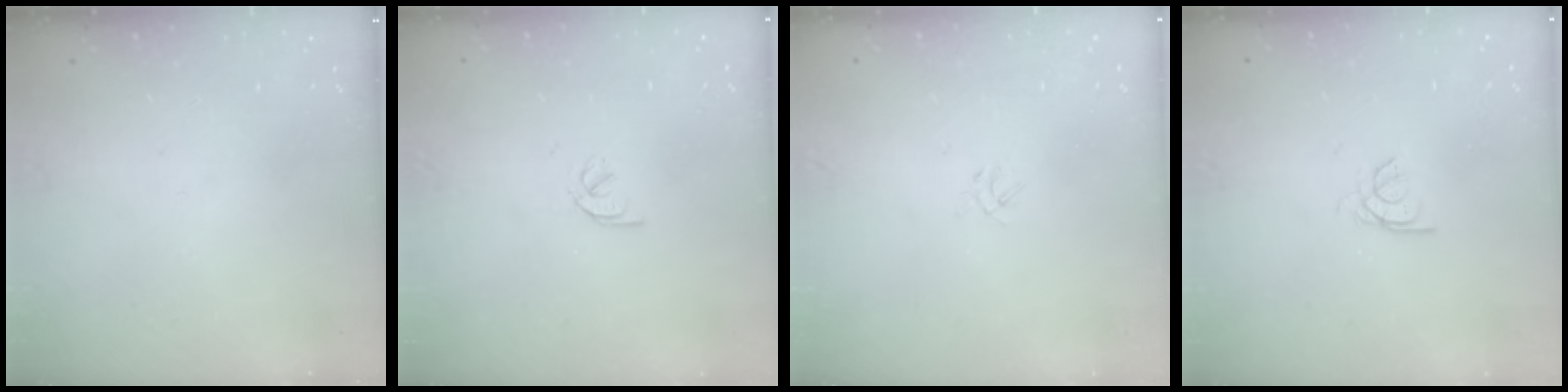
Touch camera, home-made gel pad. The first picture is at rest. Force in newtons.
{"total": 1.6, "press": 1.6, "slide": 0.3}
{"total": 2.0, "press": 2.0, "slide": 0.4}
{"total": 2.0, "press": 1.9, "slide": 0.4}